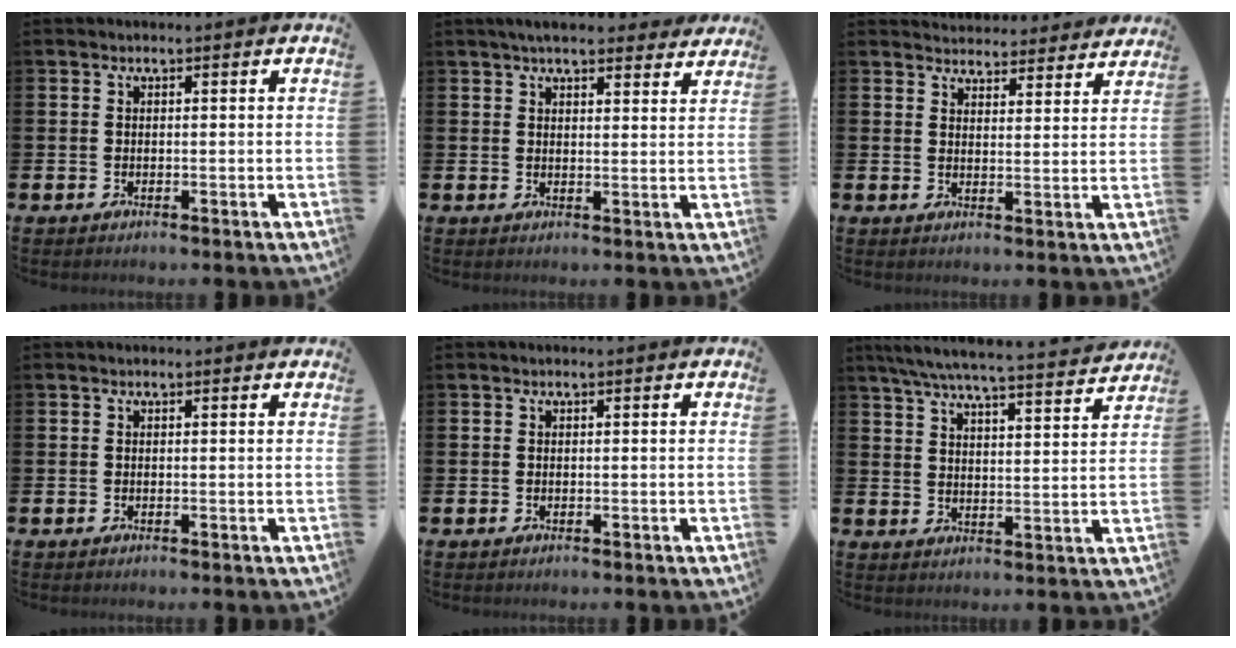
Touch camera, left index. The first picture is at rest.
{"total": 4.9, "force": [4.4, 1.1, 1.6], "torque": [-0.033, -0.015, 0.080]}
{"total": 4.3, "force": [4.2, 0.8, -0.1], "torque": [-0.002, -0.030, 0.074]}
{"total": 0.0}
{"total": 0.0}
{"total": 6.9, "force": [6.4, 0.4, 2.4], "torque": [-0.062, -0.047, 0.110]}